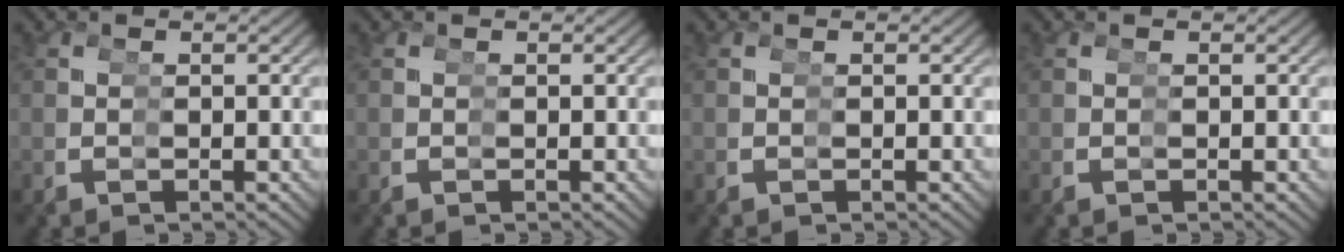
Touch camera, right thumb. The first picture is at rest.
{"total": 0.0}
{"total": 0.0}
{"total": 0.0}